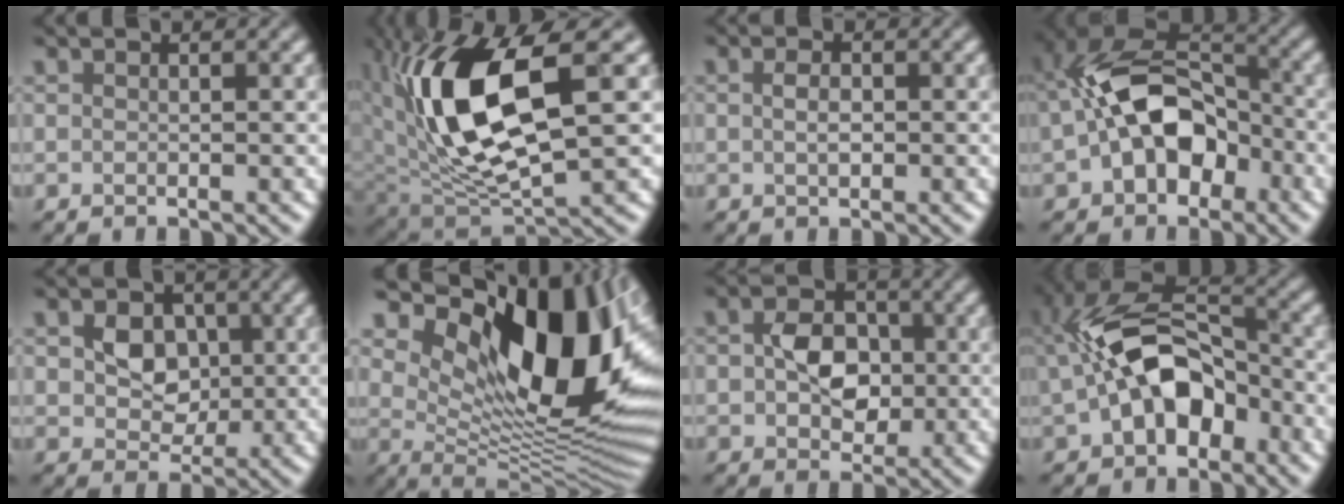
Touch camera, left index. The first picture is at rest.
{"total": 11.3, "force": [2.1, 5.1, 9.9], "torque": [-0.205, -0.010, 0.048]}
{"total": 0.9, "force": [-0.4, 0.5, 0.7], "torque": [-0.027, -0.003, -0.001]}
{"total": 9.8, "force": [-2.0, 6.3, 7.3], "torque": [-0.135, 0.014, -0.044]}
{"total": 3.1, "force": [0.2, 2.7, 1.6], "torque": [-0.038, -0.006, 0.002]}
{"total": 16.7, "force": [5.9, 8.4, 13.1], "torque": [-0.181, -0.008, 0.112]}
{"total": 4.1, "force": [-0.5, 3.1, 2.6], "torque": [-0.055, -0.004, -0.007]}
{"total": 9.1, "force": [-1.5, 5.5, 7.0], "torque": [-0.138, 0.014, -0.029]}